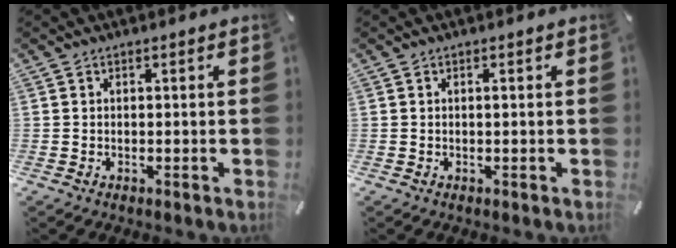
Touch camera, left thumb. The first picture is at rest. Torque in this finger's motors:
{"motor_torque": [0.16, 0.20, 0.30, -0.02, 0.00]}